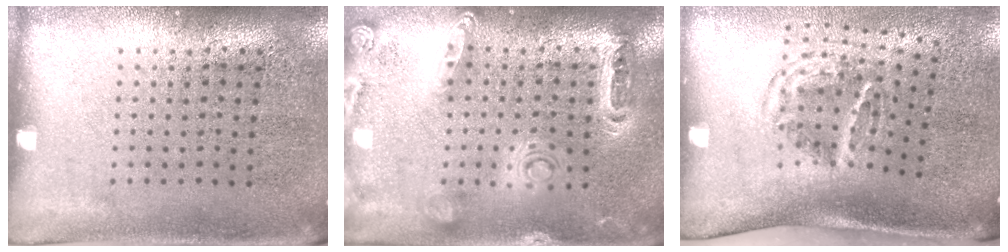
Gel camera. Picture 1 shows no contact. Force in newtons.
{"total": 1.4, "press": 1.3, "slide": 0.3}
{"total": 1.9, "press": 1.2, "slide": 1.5}